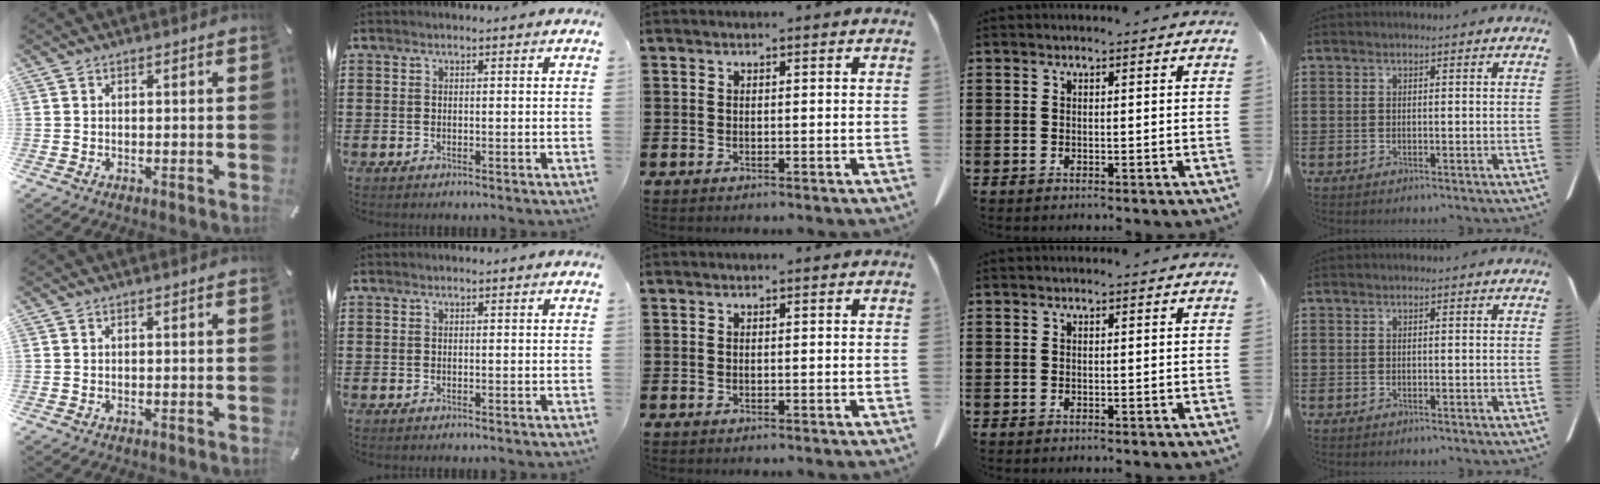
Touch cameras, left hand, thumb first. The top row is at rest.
{}